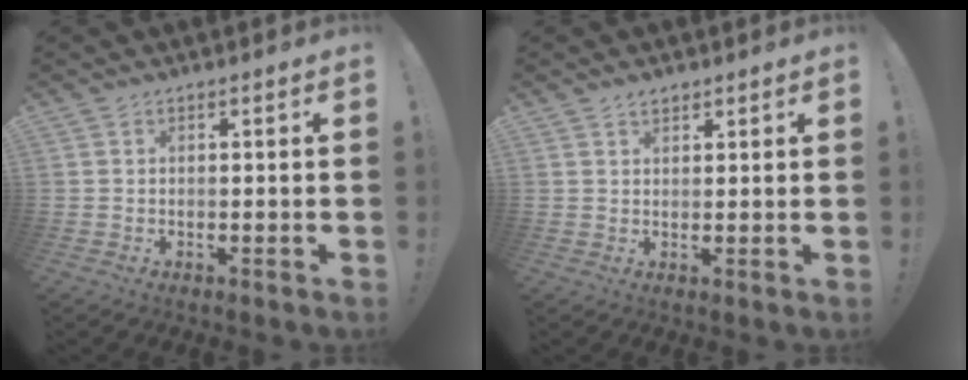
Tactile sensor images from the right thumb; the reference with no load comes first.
{"total": 2.0, "force": [1.6, 1.0, 0.7], "torque": [-0.004, -0.011, 0.029]}